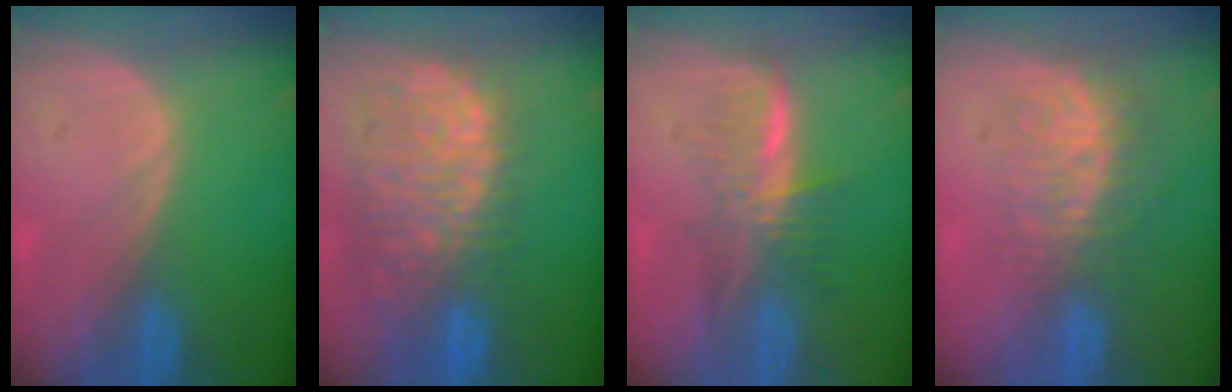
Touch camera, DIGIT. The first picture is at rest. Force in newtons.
{"total": 12.8, "press": 10.6, "slide": 7.1}
{"total": 5.9, "press": 5.6, "slide": 2.0}
{"total": 8.7, "press": 7.3, "slide": 4.6}